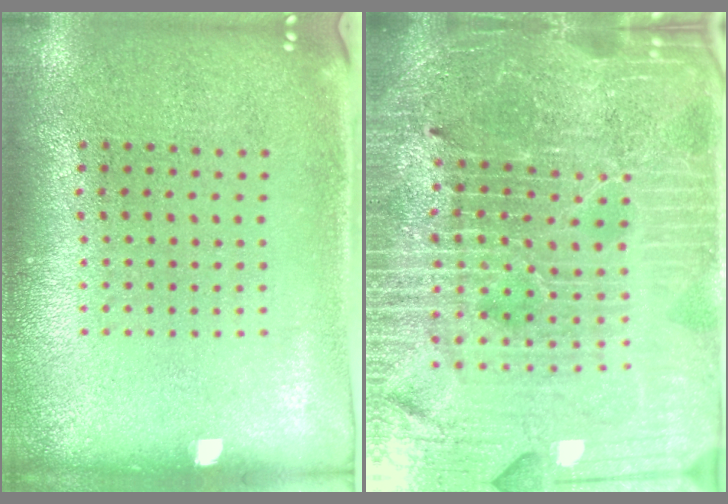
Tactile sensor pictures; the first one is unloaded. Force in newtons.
{"total": 6.1, "press": 5.5, "slide": 2.5}